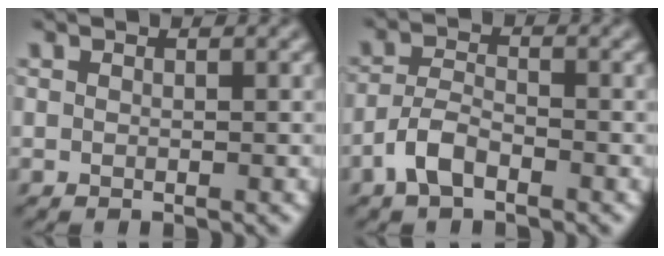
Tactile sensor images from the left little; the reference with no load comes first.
{"total": 3.0, "force": [-2.0, 1.2, 1.9], "torque": [-0.040, 0.005, -0.047]}